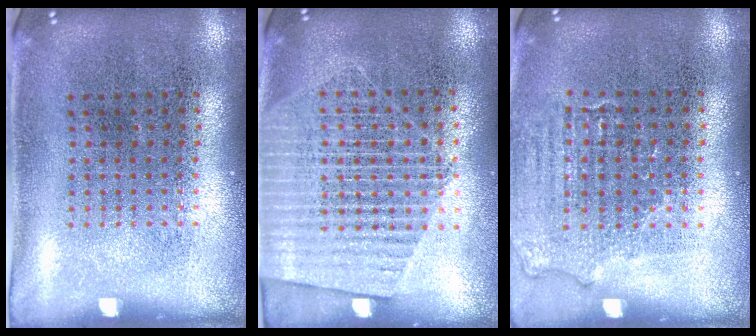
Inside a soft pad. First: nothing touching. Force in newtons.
{"total": 1.7, "press": 1.5, "slide": 0.8}
{"total": 1.2, "press": 1.1, "slide": 0.5}